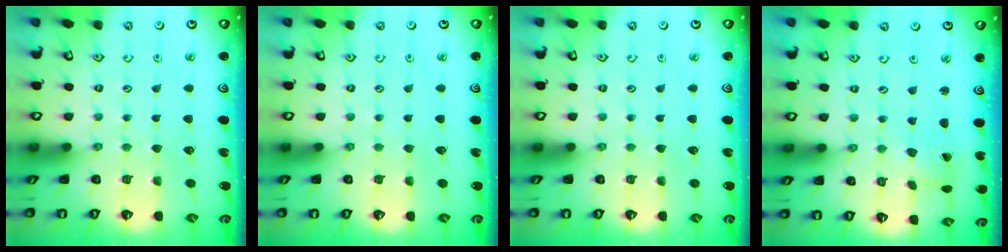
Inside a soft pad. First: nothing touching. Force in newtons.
{"total": 0.0}
{"total": 0.0}
{"total": 1.7, "press": 1.7, "slide": 0.2}